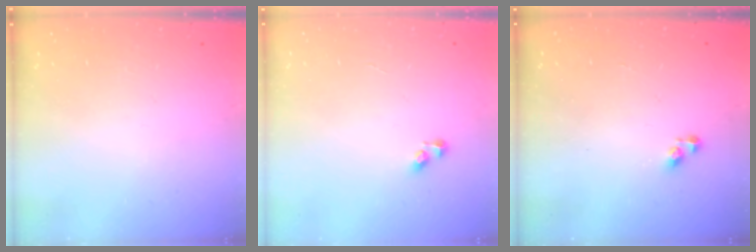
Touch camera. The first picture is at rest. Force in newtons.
{"total": 2.0, "press": 2.0, "slide": 0.3}
{"total": 3.4, "press": 3.4, "slide": 0.1}